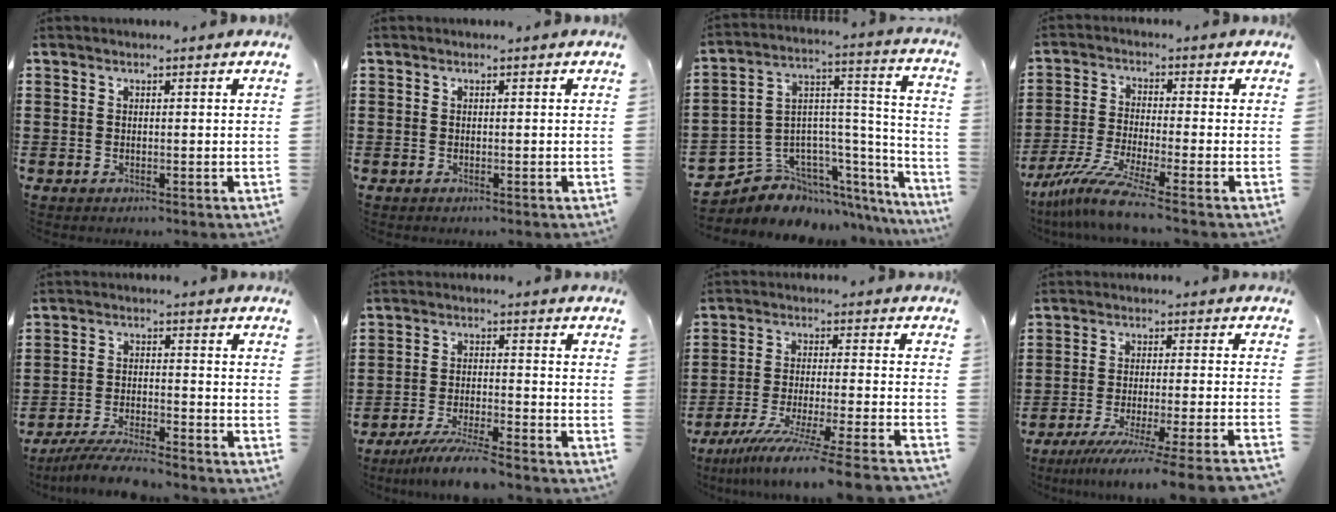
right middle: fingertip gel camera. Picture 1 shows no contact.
{"total": 0.0}
{"total": 6.3, "force": [-4.5, 4.3, 0.2], "torque": [-0.024, -0.018, -0.082]}
{"total": 7.6, "force": [-5.9, -0.1, 4.9], "torque": [-0.109, -0.018, -0.116]}
{"total": 5.8, "force": [-5.4, 0.2, 2.1], "torque": [-0.047, -0.008, -0.105]}
{"total": 5.9, "force": [-5.3, 0.0, 2.7], "torque": [-0.055, -0.012, -0.101]}
{"total": 9.2, "force": [-8.0, -1.1, 4.5], "torque": [-0.079, -0.016, -0.158]}
{"total": 6.9, "force": [-5.9, -1.1, 3.4], "torque": [-0.053, -0.020, -0.116]}